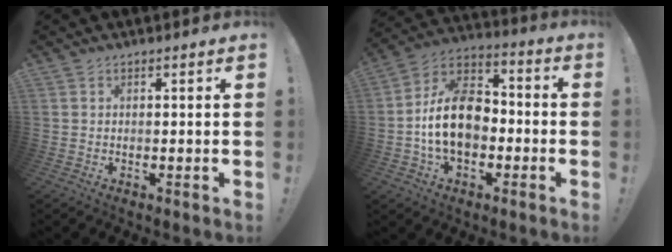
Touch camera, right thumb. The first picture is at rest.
{"total": 16.9, "force": [-2.1, 11.8, 11.9], "torque": [-0.200, 0.024, -0.030]}